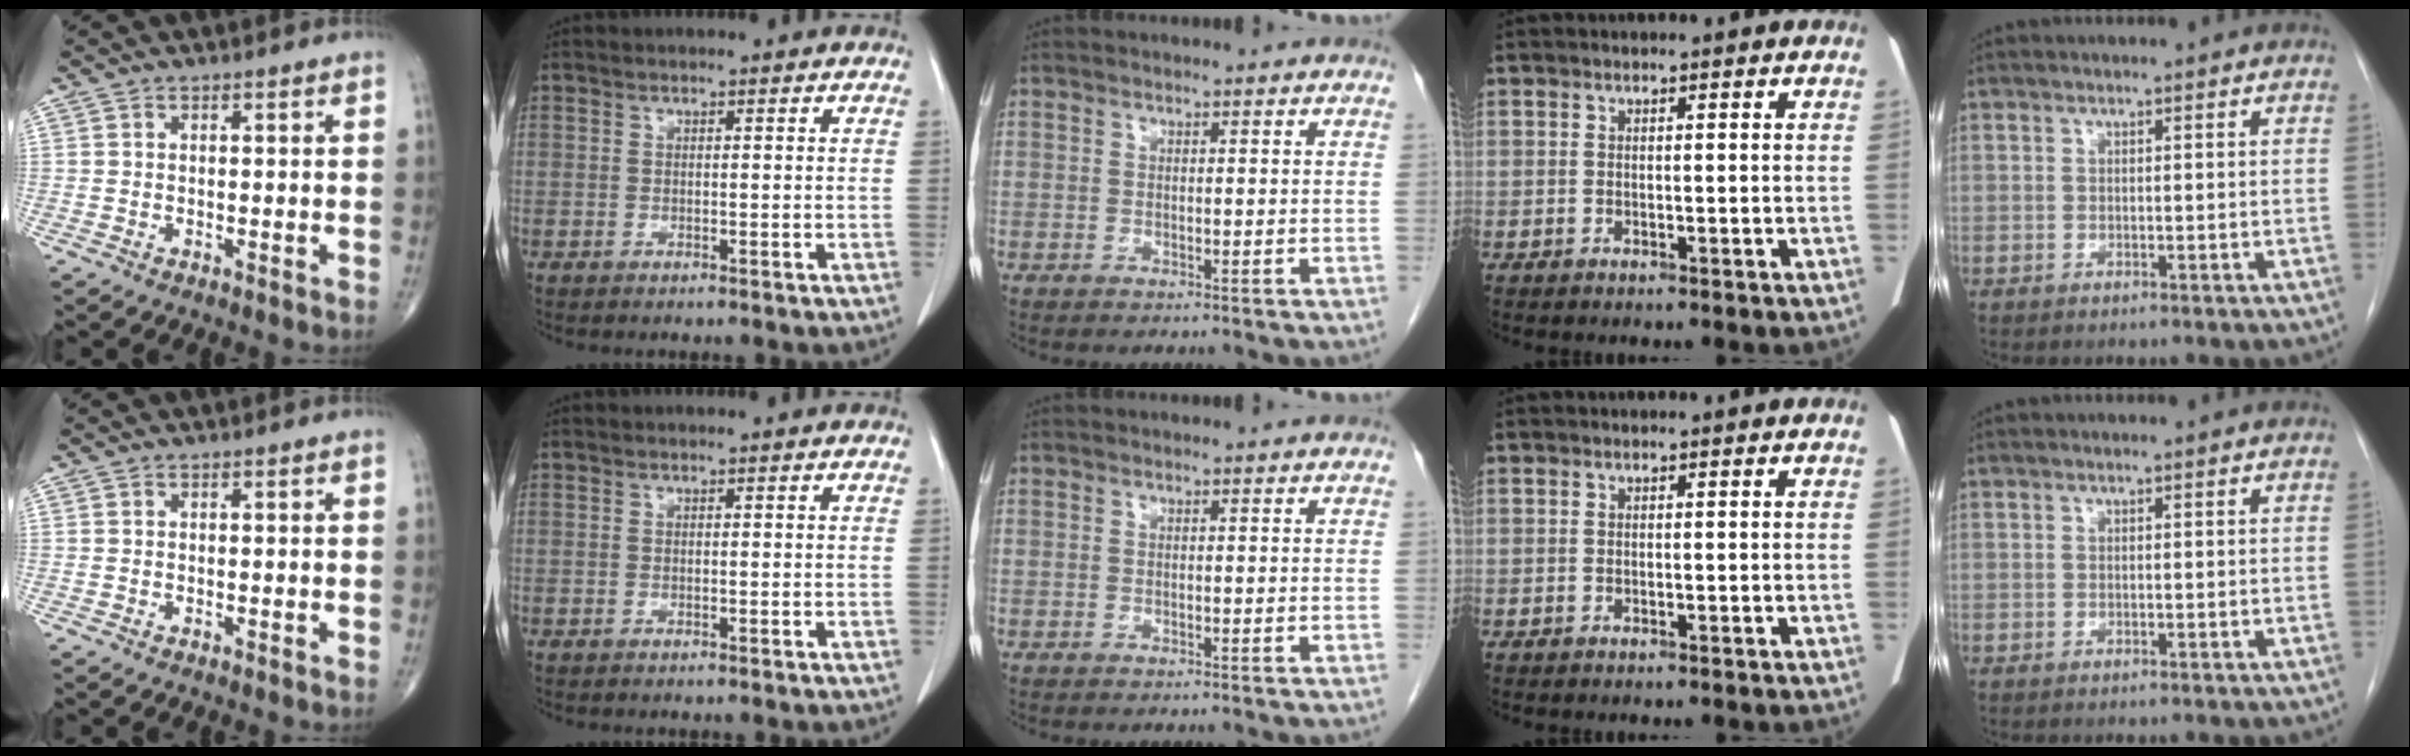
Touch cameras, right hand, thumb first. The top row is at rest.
{}